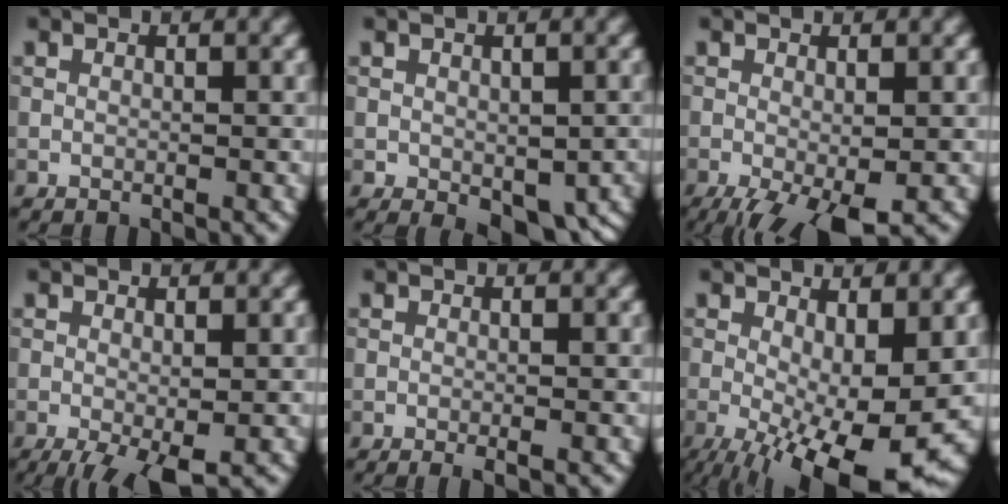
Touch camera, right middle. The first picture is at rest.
{"total": 4.7, "force": [-1.3, 2.9, 3.4], "torque": [-0.045, -0.021, -0.010]}
{"total": 5.2, "force": [-2.7, 1.4, 4.2], "torque": [-0.071, -0.011, -0.045]}
{"total": 3.5, "force": [-1.6, 0.9, 3.0], "torque": [-0.051, -0.009, -0.028]}
{"total": 1.0, "force": [-0.5, 0.1, 0.9], "torque": [-0.013, -0.007, -0.010]}
{"total": 11.7, "force": [-3.6, 4.0, 10.4], "torque": [-0.164, -0.018, -0.048]}